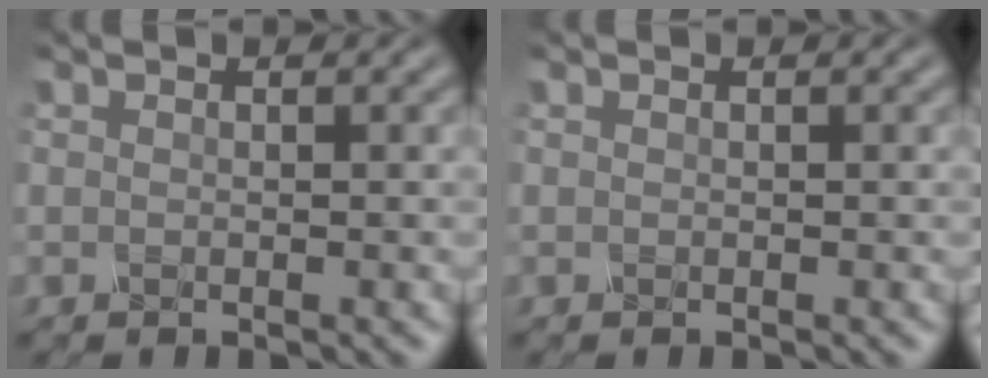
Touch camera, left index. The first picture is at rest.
{"total": 0.0}